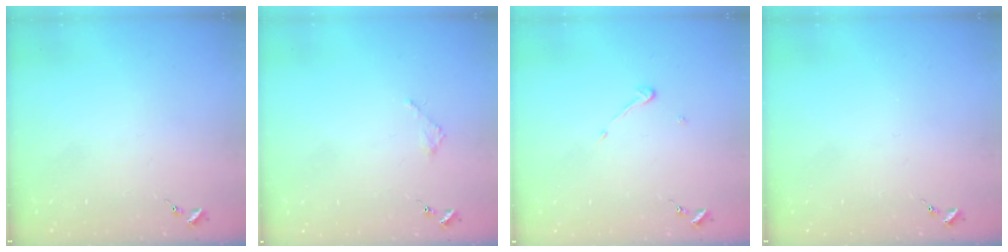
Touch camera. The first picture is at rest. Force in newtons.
{"total": 2.1, "press": 2.1, "slide": 0.2}
{"total": 3.9, "press": 3.9, "slide": 0.3}
{"total": 0.0}